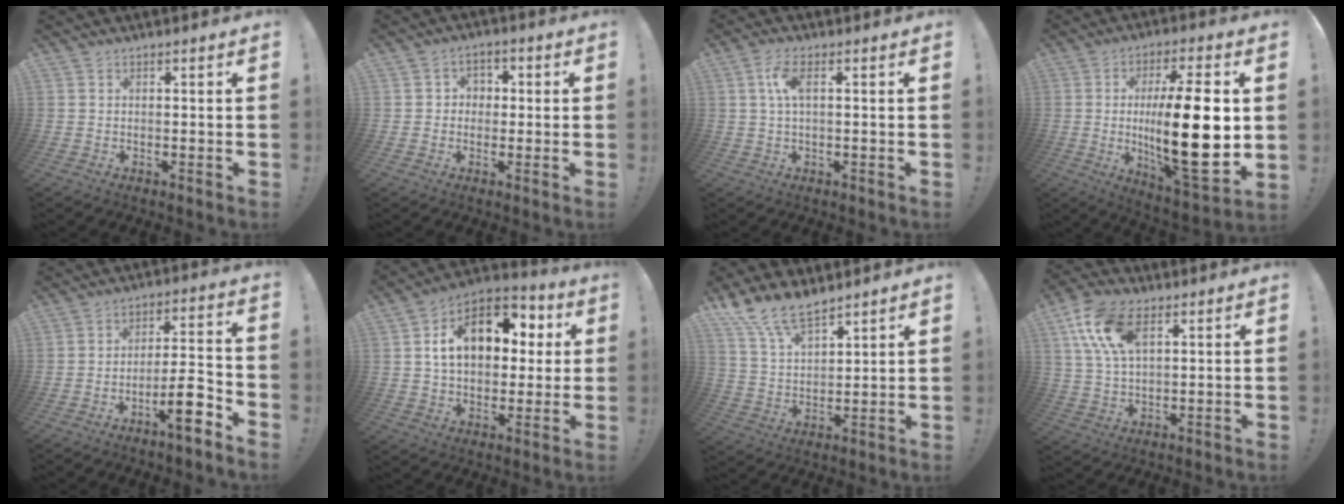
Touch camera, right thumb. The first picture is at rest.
{"total": 4.0, "force": [-0.7, 3.8, 1.1], "torque": [-0.019, 0.013, -0.012]}
{"total": 5.1, "force": [1.1, 1.7, 4.7], "torque": [-0.082, 0.001, 0.018]}
{"total": 24.3, "force": [0.6, 7.2, 23.1], "torque": [-0.396, -0.020, 0.008]}
{"total": 11.1, "force": [-6.5, 2.6, 8.6], "torque": [-0.126, 0.038, -0.110]}
{"total": 17.2, "force": [4.8, 11.7, 11.6], "torque": [-0.170, -0.008, 0.087]}
{"total": 11.9, "force": [9.7, 4.7, 5.0], "torque": [-0.112, -0.055, 0.188]}
{"total": 14.2, "force": [6.2, 8.1, 9.8], "torque": [-0.179, -0.013, 0.117]}